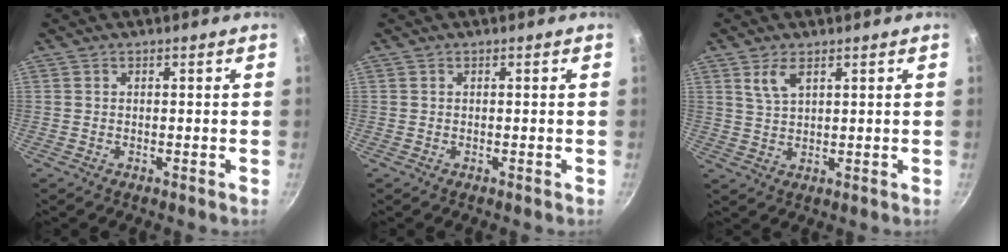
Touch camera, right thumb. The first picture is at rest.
{"total": 0.0}
{"total": 3.9, "force": [2.2, 1.7, 2.7], "torque": [-0.051, -0.009, 0.048]}